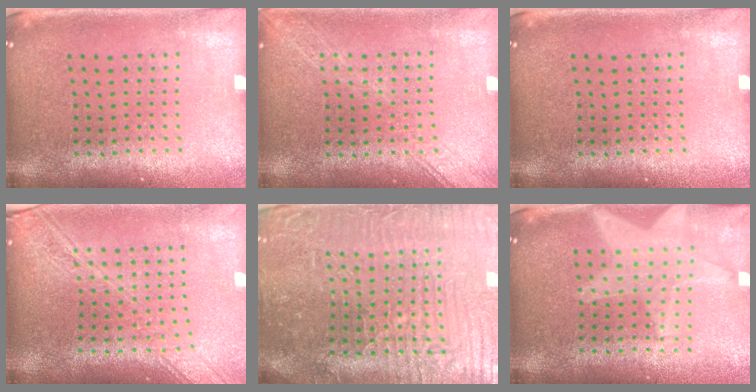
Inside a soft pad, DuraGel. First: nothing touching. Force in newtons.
{"total": 1.6, "press": 1.6, "slide": 0.3}
{"total": 0.0}
{"total": 2.2, "press": 1.9, "slide": 1.2}
{"total": 4.2, "press": 4.1, "slide": 0.6}
{"total": 1.3, "press": 1.3, "slide": 0.5}